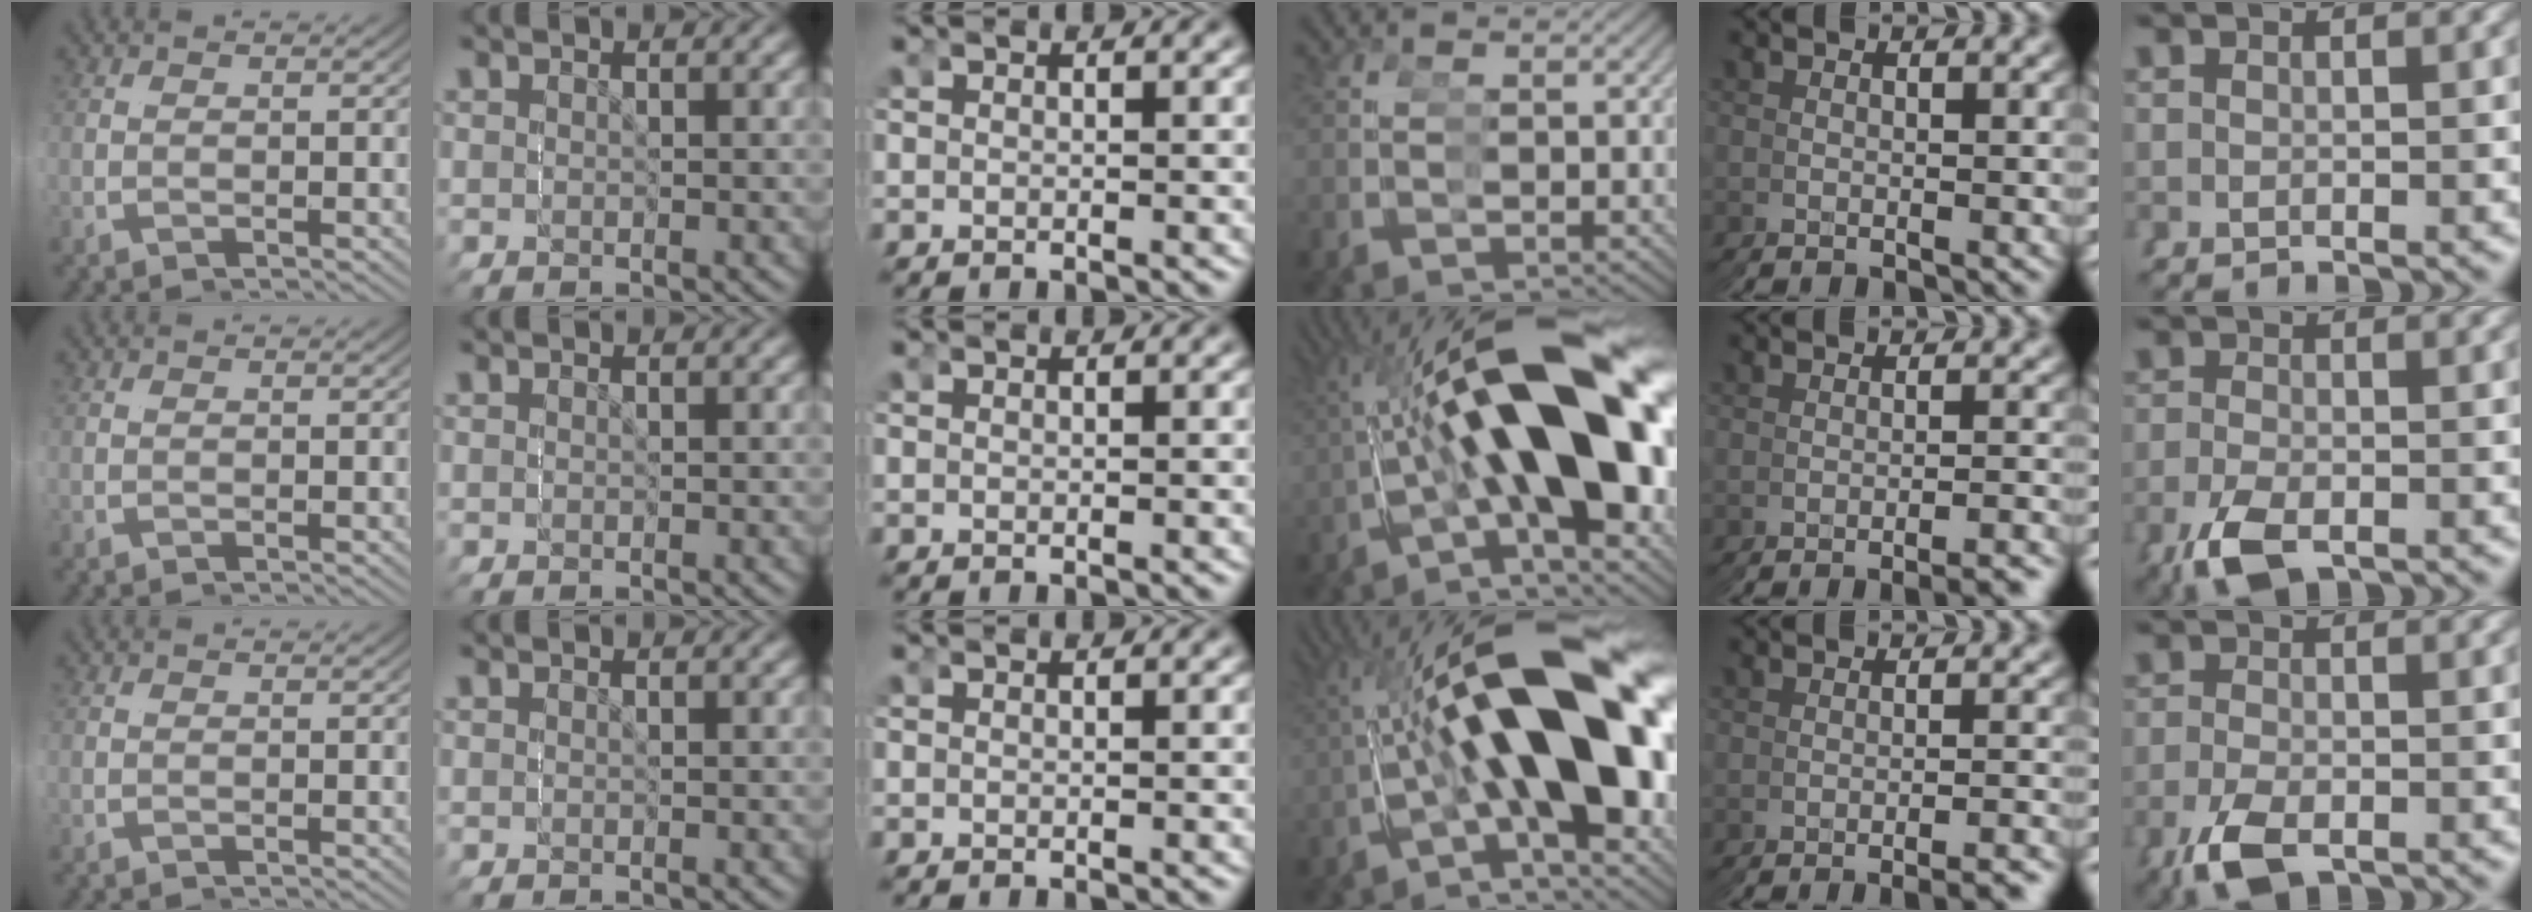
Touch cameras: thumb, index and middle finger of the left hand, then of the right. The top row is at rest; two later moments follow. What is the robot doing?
{"motion": "grasp_and_lifting", "object": "screwdriver"}